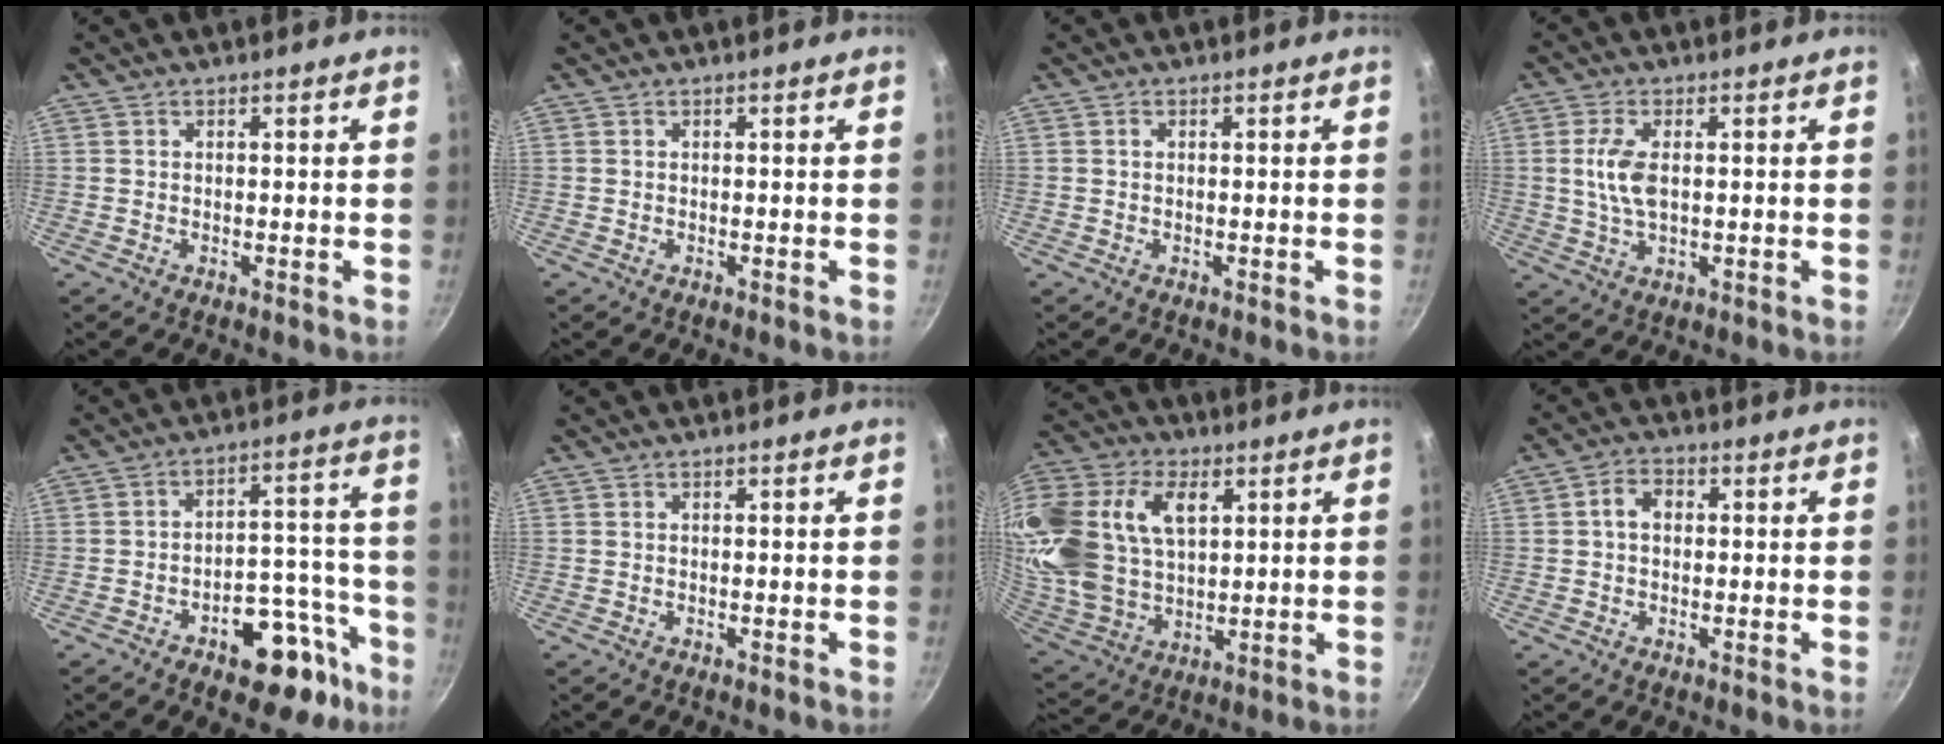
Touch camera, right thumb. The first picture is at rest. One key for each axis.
{"total": 0.0}
{"total": 0.6, "fx": 0.2, "fy": 0.4, "fz": 0.4, "tx": -0.008, "ty": 0.003, "tz": 0.002}
{"total": 6.6, "fx": 0.7, "fy": 3.2, "fz": 5.8, "tx": -0.117, "ty": 0.001, "tz": 0.013}
{"total": 15.0, "fx": -8.6, "fy": 8.1, "fz": 9.2, "tx": -0.056, "ty": 0.077, "tz": -0.112}
{"total": 0.0}
{"total": 28.5, "fx": 9.3, "fy": 18.7, "fz": 19.3, "tx": -0.438, "ty": 0.029, "tz": 0.181}
{"total": 4.2, "fx": 0.5, "fy": 3.0, "fz": 2.8, "tx": -0.035, "ty": 0.013, "tz": 0.001}